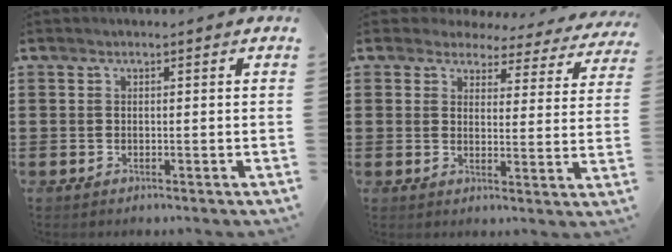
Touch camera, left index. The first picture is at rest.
{"total": 3.7, "force": [3.5, 1.1, 0.7], "torque": [-0.035, -0.017, 0.059]}